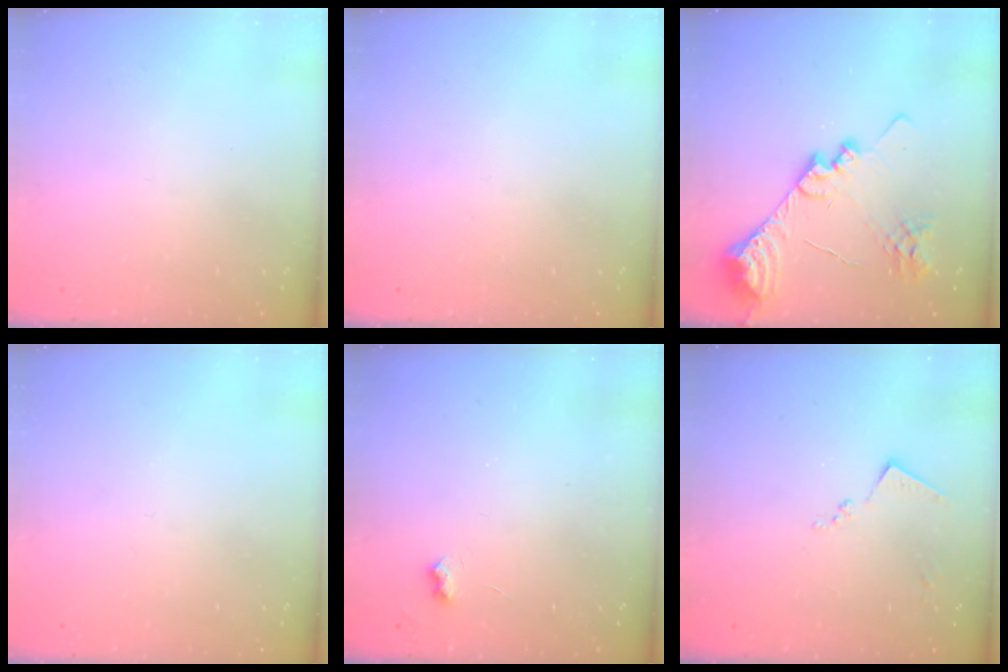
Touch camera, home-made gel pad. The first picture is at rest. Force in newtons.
{"total": 0.0}
{"total": 21.7, "press": 21.6, "slide": 2.7}
{"total": 0.0}
{"total": 3.3, "press": 3.3, "slide": 0.6}
{"total": 8.5, "press": 8.4, "slide": 0.5}